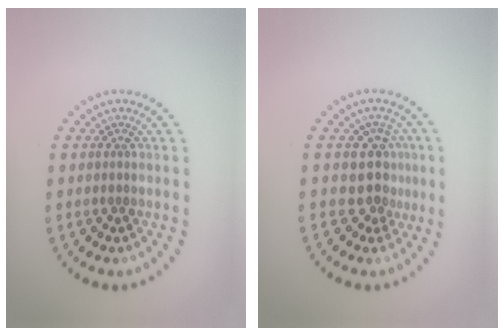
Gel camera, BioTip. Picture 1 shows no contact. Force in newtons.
{"total": 3.4, "press": 2.7, "slide": 2.1}